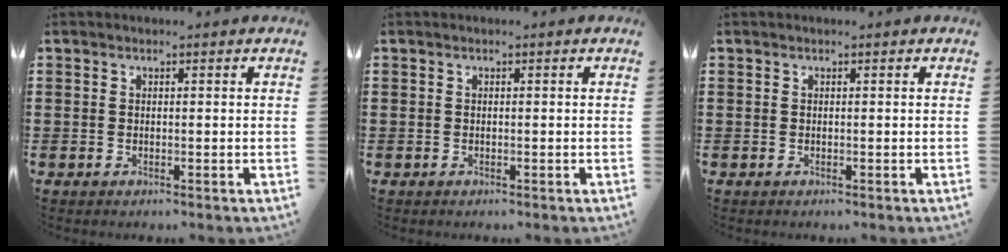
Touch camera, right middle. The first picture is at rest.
{"total": 0.0}
{"total": 0.0}